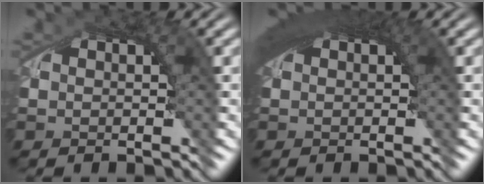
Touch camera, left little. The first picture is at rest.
{"total": 5.0, "force": [1.2, 2.1, 4.4], "torque": [-0.065, 0.006, 0.019]}